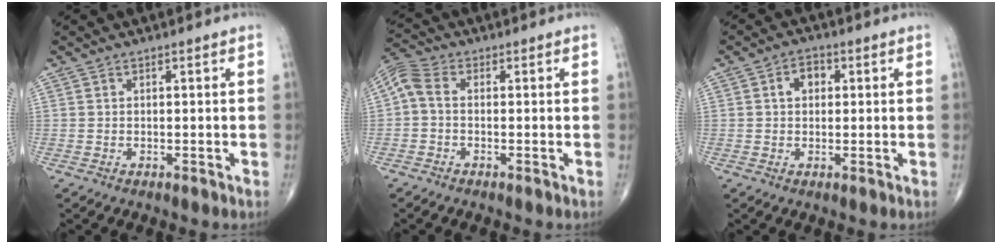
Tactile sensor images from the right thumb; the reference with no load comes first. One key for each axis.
{"total": 4.3, "fx": -0.4, "fy": 2.7, "fz": 3.4, "tx": -0.078, "ty": 0.016, "tz": -0.021}
{"total": 3.7, "fx": 0.8, "fy": 2.7, "fz": 2.4, "tx": -0.026, "ty": 0.011, "tz": 0.009}